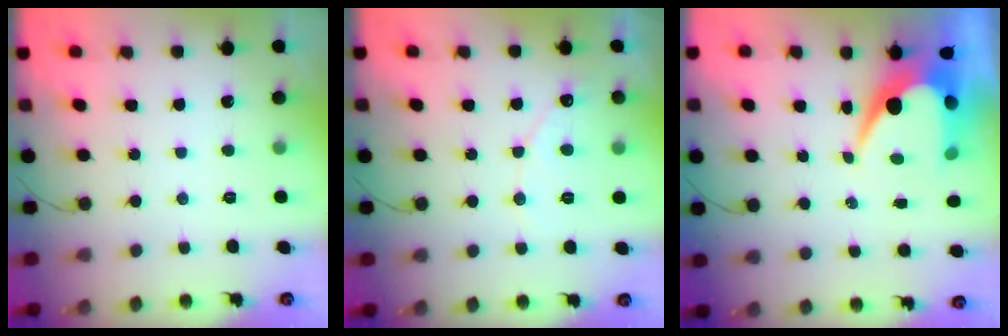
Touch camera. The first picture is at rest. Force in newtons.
{"total": 5.0, "press": 5.0, "slide": 0.3}
{"total": 9.6, "press": 9.5, "slide": 0.8}